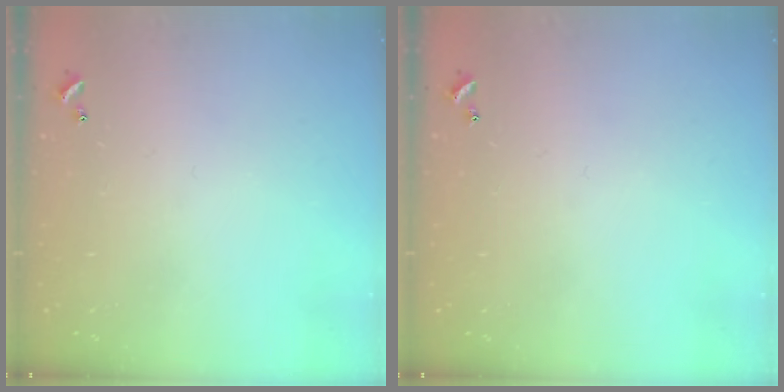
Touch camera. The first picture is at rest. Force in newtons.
{"total": 0.0}